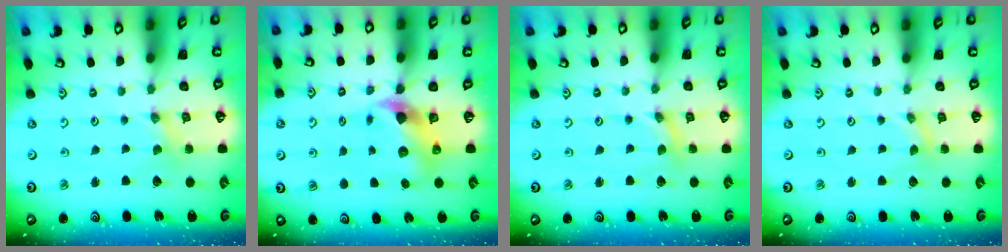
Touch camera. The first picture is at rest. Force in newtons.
{"total": 7.8, "press": 7.6, "slide": 1.4}
{"total": 0.6, "press": 0.5, "slide": 0.1}
{"total": 0.0}